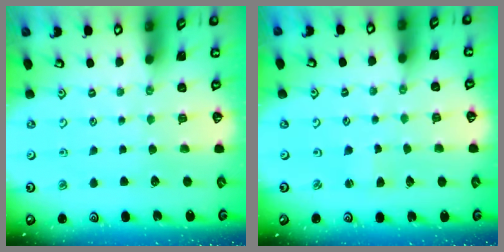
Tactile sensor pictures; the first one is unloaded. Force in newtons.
{"total": 1.9, "press": 1.9, "slide": 0.2}